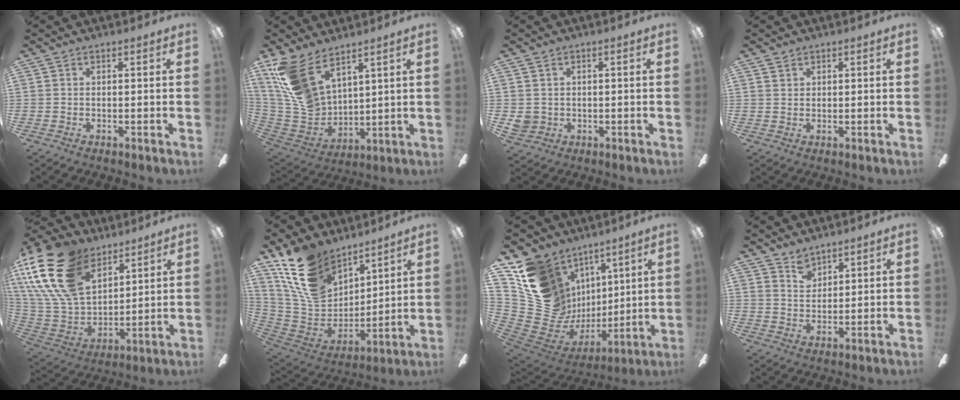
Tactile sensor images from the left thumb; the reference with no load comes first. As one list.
[{"total": 16.4, "force": [10.6, 8.3, 9.4], "torque": [-0.230, -0.050, 0.202]}, {"total": 3.3, "force": [0.7, 3.2, 0.7], "torque": [-0.018, 0.005, 0.015]}, {"total": 1.3, "force": [1.0, 0.9, 0.2], "torque": [-0.004, 0.002, 0.020]}, {"total": 24.8, "force": [13.5, 15.0, 14.4], "torque": [-0.336, -0.061, 0.247]}, {"total": 18.7, "force": [12.3, 11.0, 8.8], "torque": [-0.208, -0.059, 0.236]}, {"total": 19.0, "force": [7.4, 15.9, 7.5], "torque": [-0.160, -0.063, 0.173]}, {"total": 4.6, "force": [3.8, 2.3, 1.0], "torque": [-0.012, -0.018, 0.071]}]